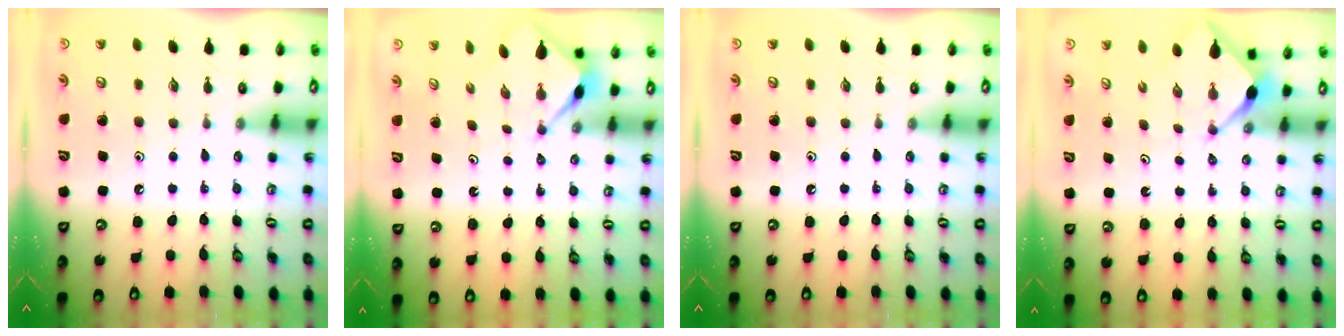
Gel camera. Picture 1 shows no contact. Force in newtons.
{"total": 2.9, "press": 2.9, "slide": 0.2}
{"total": 0.0}
{"total": 3.4, "press": 3.4, "slide": 0.4}